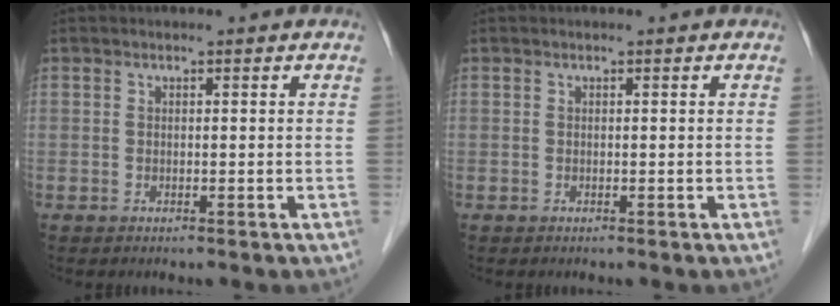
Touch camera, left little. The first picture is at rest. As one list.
[{"total": 0.0}]